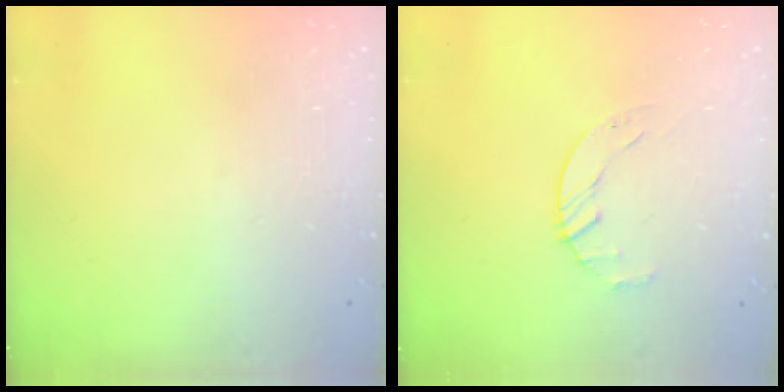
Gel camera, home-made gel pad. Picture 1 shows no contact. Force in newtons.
{"total": 2.1, "press": 2.1, "slide": 0.3}